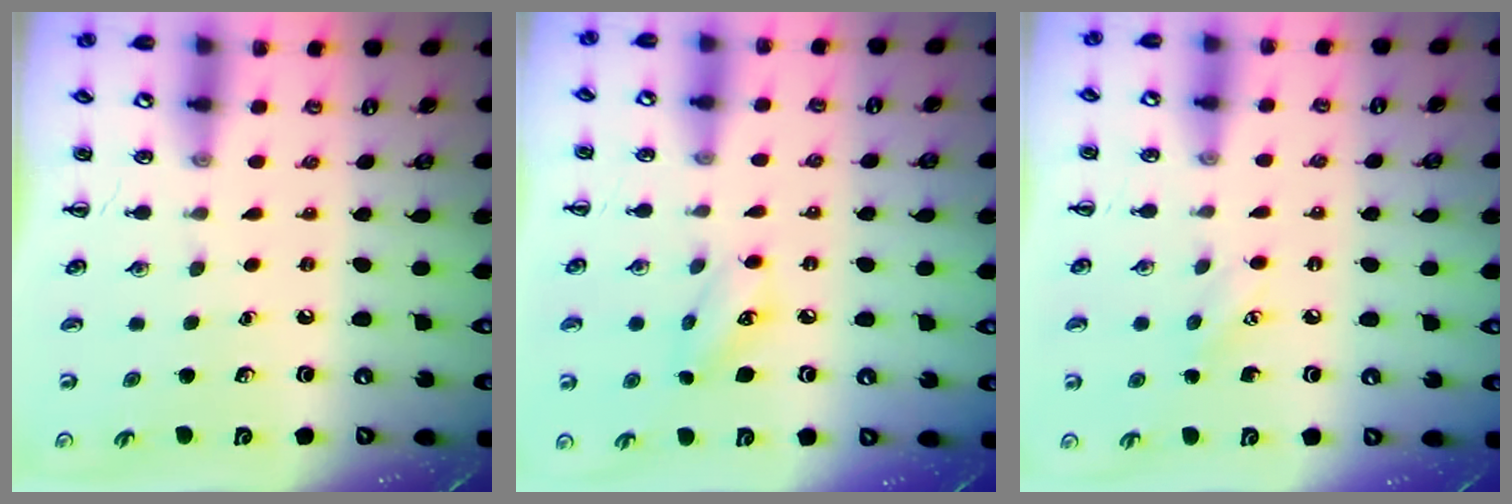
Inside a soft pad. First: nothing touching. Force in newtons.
{"total": 6.6, "press": 6.6, "slide": 0.9}
{"total": 5.8, "press": 5.6, "slide": 1.5}